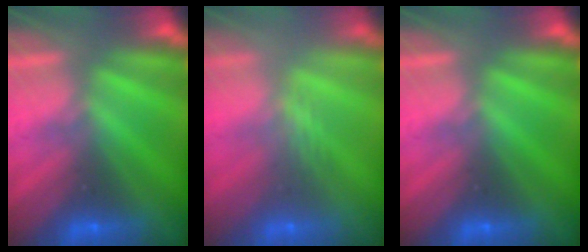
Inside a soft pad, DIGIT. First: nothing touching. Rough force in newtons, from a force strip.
{"total": 2.4}
{"total": 0.0}